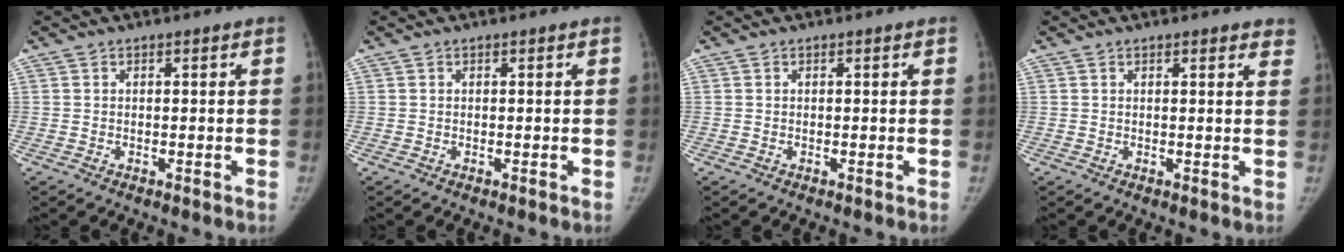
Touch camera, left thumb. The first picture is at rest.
{"total": 0.0}
{"total": 0.0}
{"total": 3.4, "force": [2.8, 1.0, 1.6], "torque": [0.000, -0.006, 0.021]}